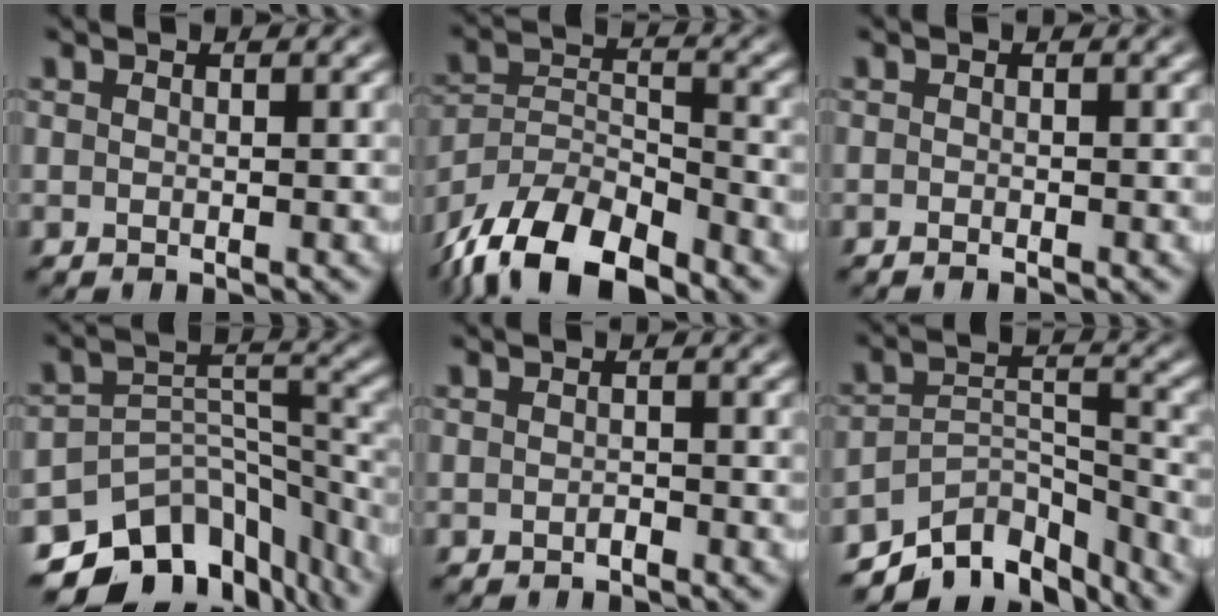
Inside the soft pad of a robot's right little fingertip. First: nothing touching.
{"total": 9.2, "force": [-6.0, 4.8, 5.0], "torque": [-0.085, -0.030, -0.088]}
{"total": 0.8, "force": [-0.7, -0.4, 0.1], "torque": [-0.004, -0.005, -0.011]}
{"total": 14.8, "force": [-9.0, 9.4, 7.1], "torque": [-0.113, -0.054, -0.129]}
{"total": 0.7, "force": [-0.7, -0.2, 0.1], "torque": [-0.003, -0.005, -0.009]}
{"total": 9.7, "force": [-6.8, 5.0, 4.7], "torque": [-0.070, -0.034, -0.097]}